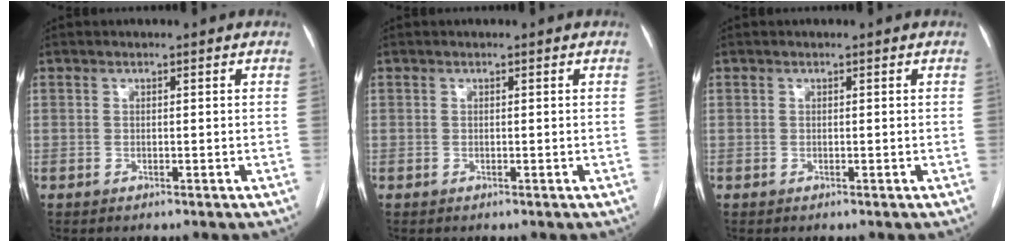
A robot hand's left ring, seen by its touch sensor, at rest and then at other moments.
{"total": 0.0}
{"total": 0.0}